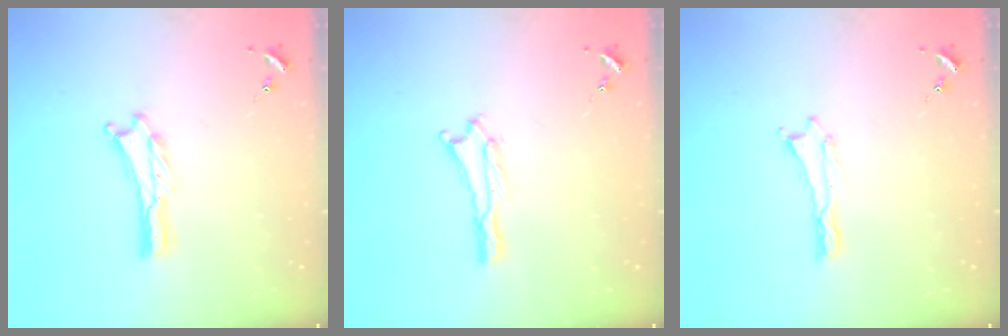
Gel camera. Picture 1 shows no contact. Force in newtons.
{"total": 0.0}
{"total": 0.0}